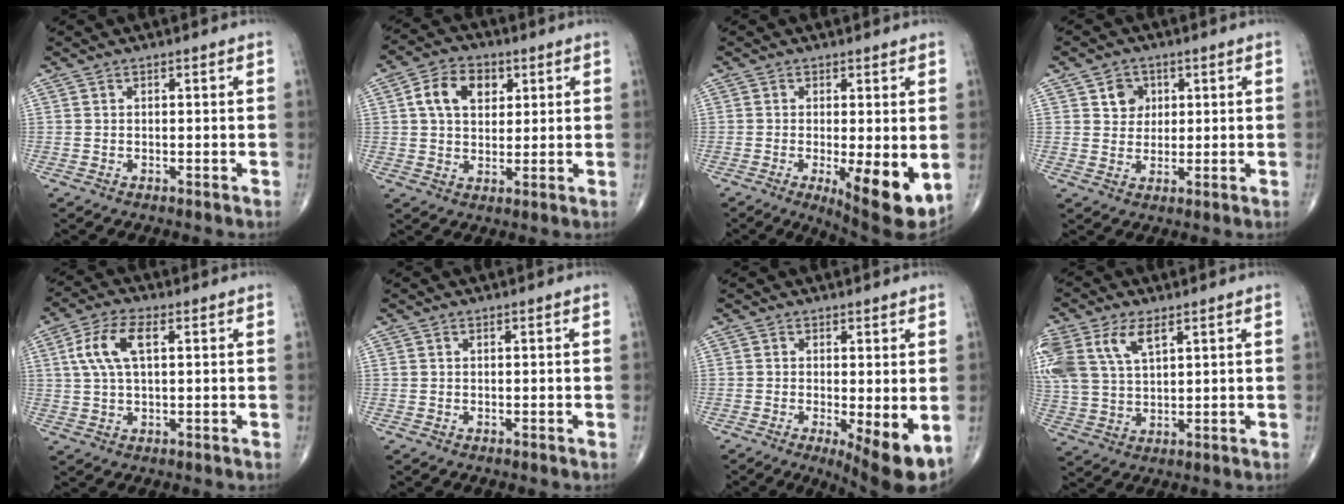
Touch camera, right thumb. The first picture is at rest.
{"total": 9.1, "force": [2.8, 6.3, 5.9], "torque": [-0.083, 0.001, 0.044]}
{"total": 10.5, "force": [-2.1, 3.1, 9.8], "torque": [-0.139, -0.025, -0.024]}
{"total": 4.6, "force": [1.7, 4.0, 1.6], "torque": [-0.003, -0.005, 0.027]}
{"total": 8.2, "force": [2.2, 3.7, 7.0], "torque": [-0.151, 0.013, 0.043]}
{"total": 0.0}
{"total": 7.3, "force": [-1.4, 2.0, 6.9], "torque": [-0.102, -0.022, -0.019]}
{"total": 14.0, "force": [6.2, 7.8, 9.9], "torque": [-0.237, 0.002, 0.124]}